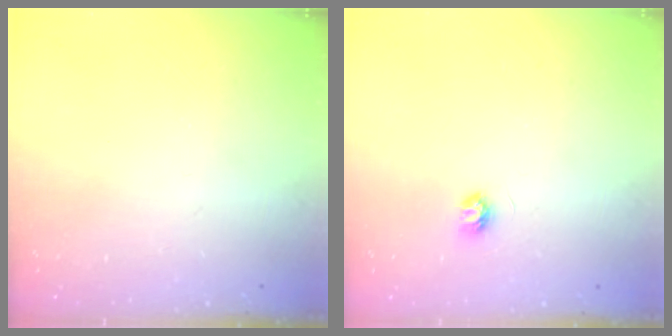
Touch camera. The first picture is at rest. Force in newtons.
{"total": 3.4, "press": 3.4, "slide": 0.4}